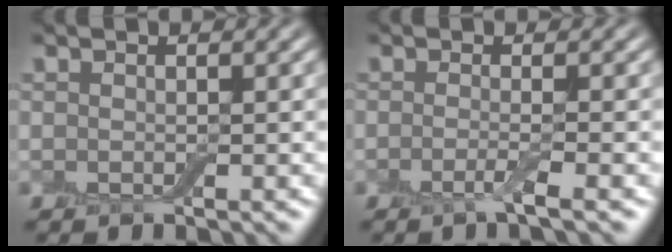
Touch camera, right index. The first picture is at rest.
{"total": 1.8, "force": [-0.7, 0.3, 1.6], "torque": [-0.027, -0.005, -0.020]}